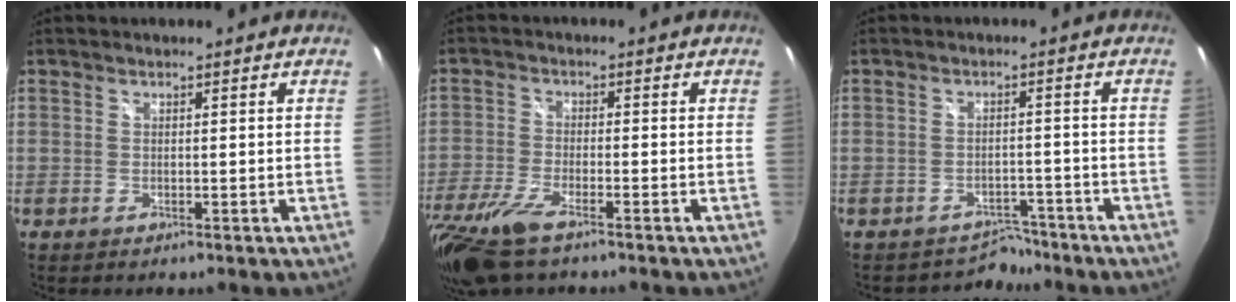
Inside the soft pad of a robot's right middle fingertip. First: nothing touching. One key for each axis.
{"total": 11.6, "fx": -8.1, "fy": 3.4, "fz": 7.6, "tx": -0.181, "ty": -0.044, "tz": -0.158}
{"total": 4.1, "fx": -3.5, "fy": 2.0, "fz": -0.7, "tx": 0.014, "ty": 0.018, "tz": -0.051}